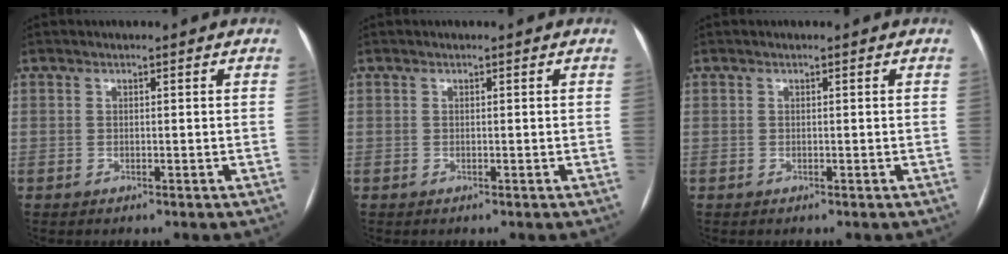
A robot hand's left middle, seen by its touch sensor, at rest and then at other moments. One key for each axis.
{"total": 0.0}
{"total": 0.0}